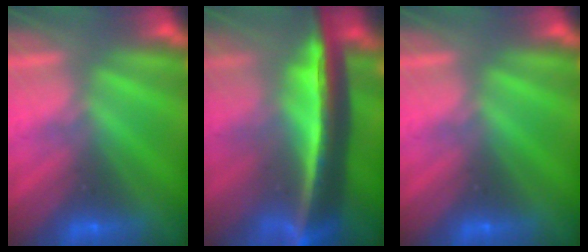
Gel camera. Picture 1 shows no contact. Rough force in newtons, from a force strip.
{"total": 5.6}
{"total": 0.0}